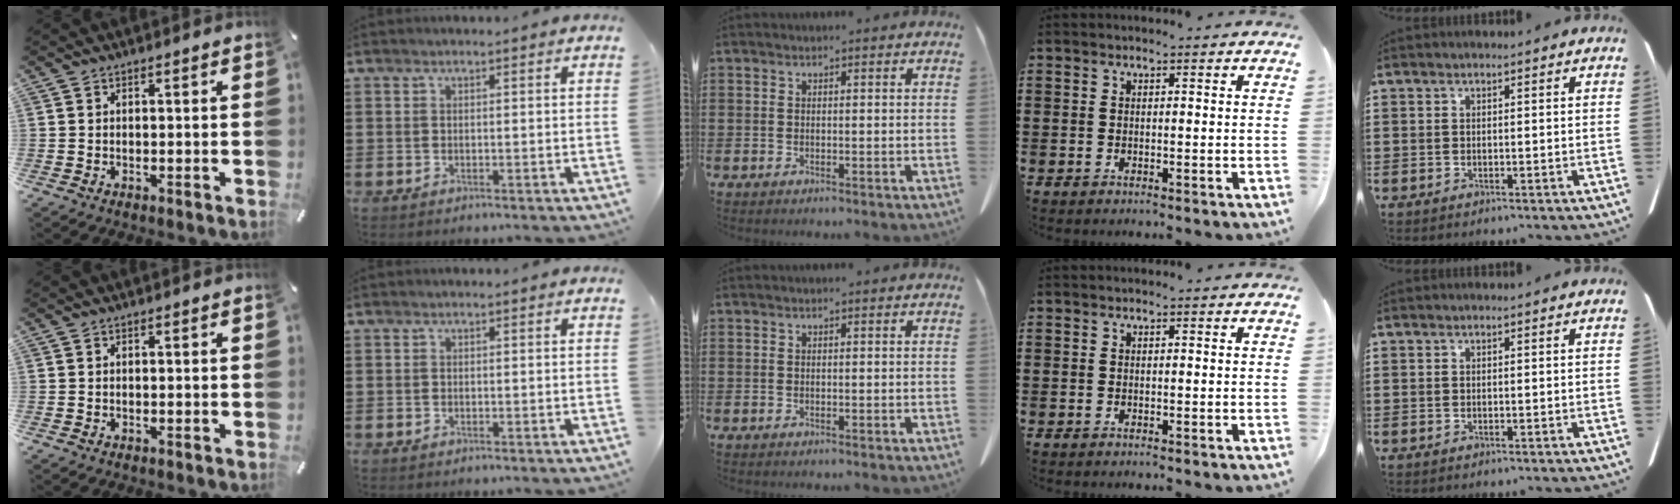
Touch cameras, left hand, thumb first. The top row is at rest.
{}